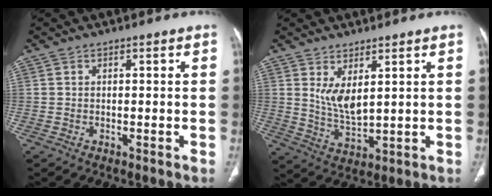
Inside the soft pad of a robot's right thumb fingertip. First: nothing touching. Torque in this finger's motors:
{"motor_torque": [0.02, 1.68, 0.03, 0.25, 0.11]}